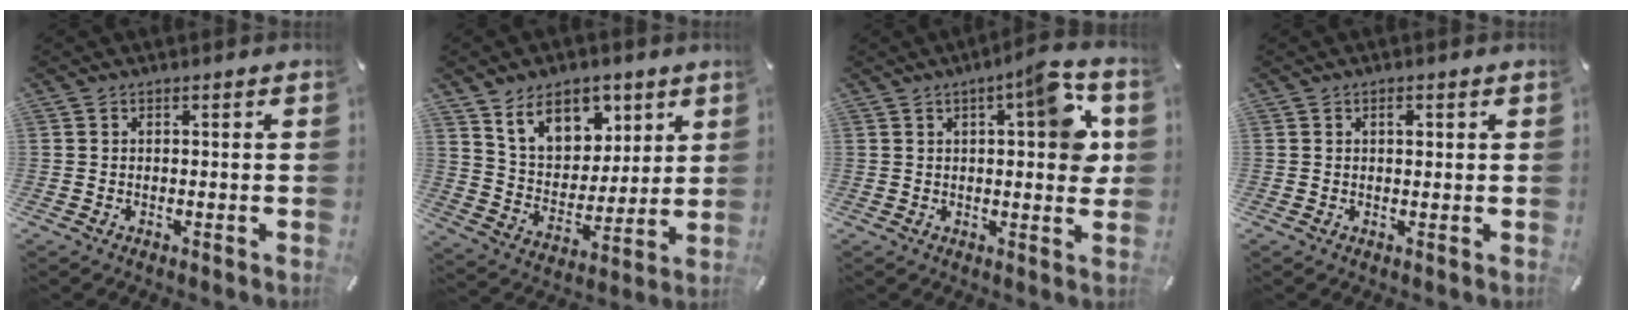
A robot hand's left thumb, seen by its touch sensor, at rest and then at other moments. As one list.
[{"total": 12.7, "force": [8.0, 8.7, 4.6], "torque": [-0.084, -0.040, 0.151]}, {"total": 10.8, "force": [3.5, 3.0, 9.7], "torque": [-0.119, -0.020, 0.048]}, {"total": 1.4, "force": [0.4, 0.7, 1.1], "torque": [-0.015, 0.000, 0.005]}]